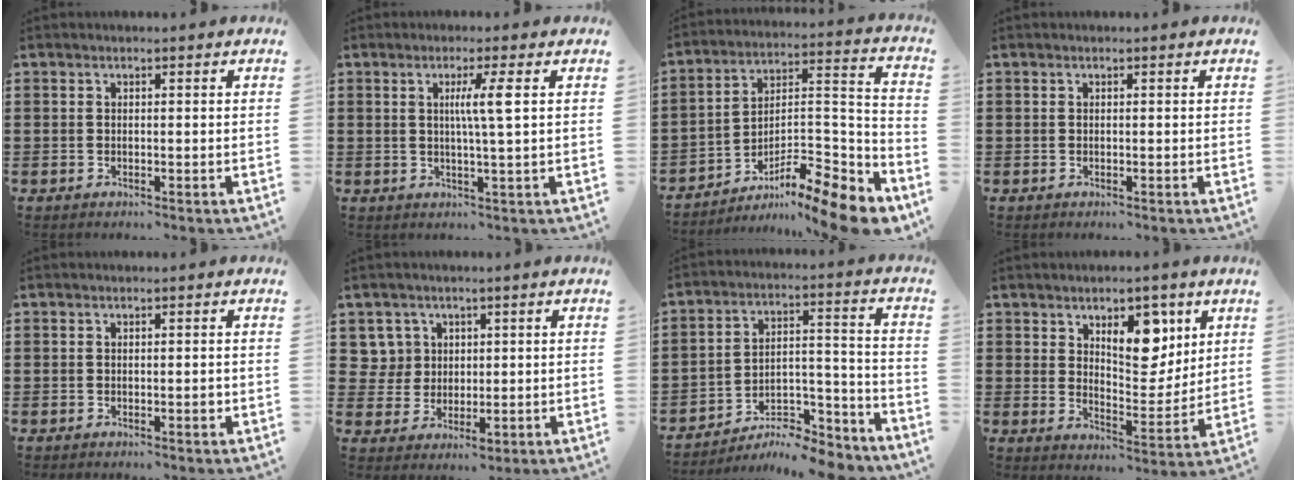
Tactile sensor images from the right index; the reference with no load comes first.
{"total": 4.4, "force": [0.8, -0.5, 4.3], "torque": [-0.082, -0.003, 0.008]}
{"total": 11.7, "force": [-8.7, 2.5, 7.4], "torque": [-0.099, 0.024, -0.163]}
{"total": 0.0}
{"total": 1.3, "force": [-0.6, 0.2, 1.1], "torque": [-0.021, -0.005, -0.009]}
{"total": 4.7, "force": [1.6, 4.4, 0.6], "torque": [-0.034, 0.016, 0.029]}
{"total": 8.5, "force": [-7.9, 1.6, 2.6], "torque": [-0.028, 0.023, -0.150]}
{"total": 8.7, "force": [4.8, 4.7, 5.5], "torque": [-0.087, -0.011, 0.079]}